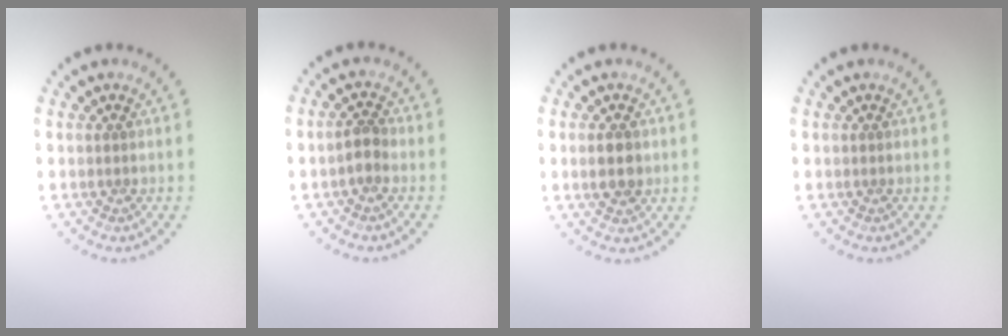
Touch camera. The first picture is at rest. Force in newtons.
{"total": 1.4, "press": 1.3, "slide": 0.4}
{"total": 2.2, "press": 2.1, "slide": 0.2}
{"total": 0.0}